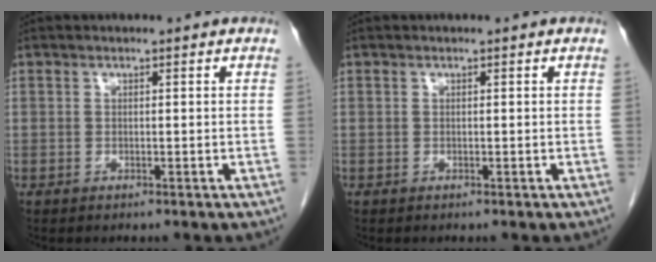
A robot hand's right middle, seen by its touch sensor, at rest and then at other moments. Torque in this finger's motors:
{"motor_torque": [0.00, 0.00, 0.00, 0.00]}